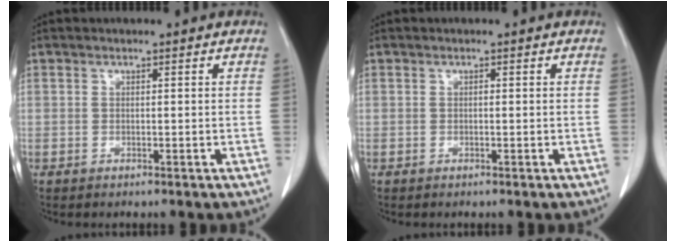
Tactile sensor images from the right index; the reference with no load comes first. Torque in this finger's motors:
{"motor_torque": [0.07, -0.03, 0.06, 0.02]}